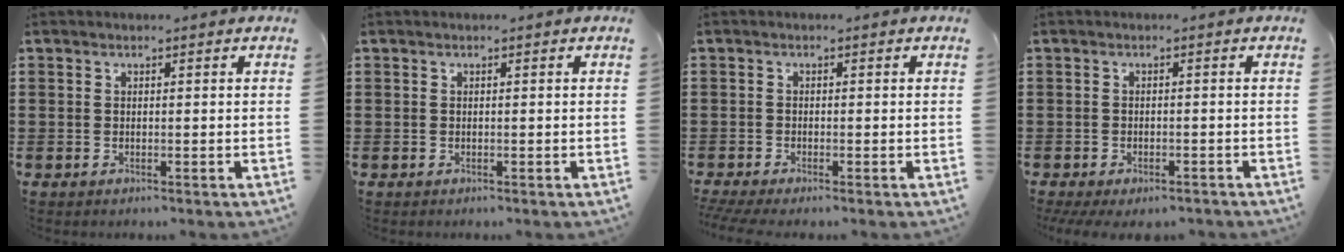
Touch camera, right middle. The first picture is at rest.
{"total": 0.0}
{"total": 1.2, "force": [-1.0, -0.3, 0.6], "torque": [-0.020, -0.009, -0.019]}
{"total": 1.7, "force": [-1.6, 0.2, 0.3], "torque": [-0.012, -0.006, -0.033]}